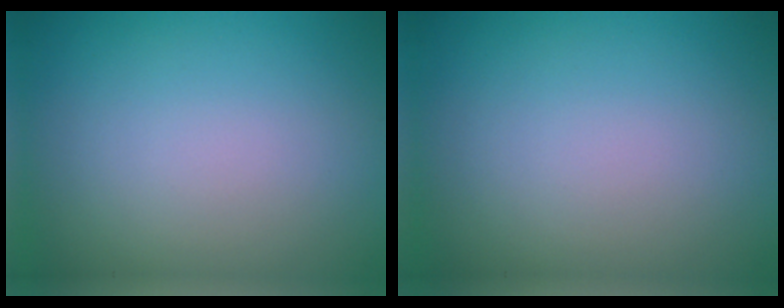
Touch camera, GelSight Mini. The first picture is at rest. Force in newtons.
{"total": 0.0}